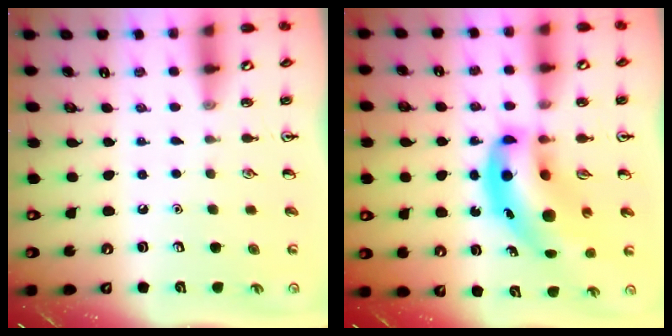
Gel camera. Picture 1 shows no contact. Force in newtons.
{"total": 14.2, "press": 13.6, "slide": 3.8}